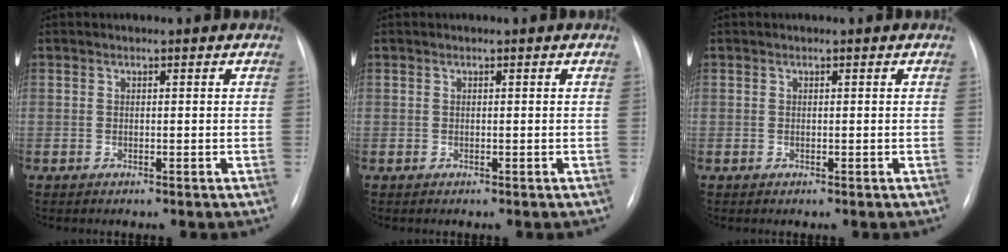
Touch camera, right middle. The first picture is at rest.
{"total": 0.0}
{"total": 0.0}